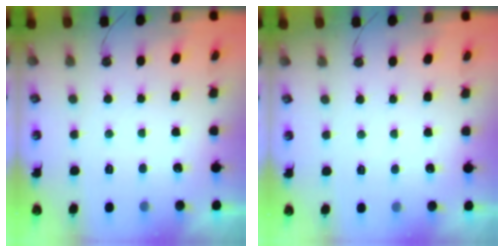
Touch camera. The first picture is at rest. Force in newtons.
{"total": 1.9, "press": 1.9, "slide": 0.3}